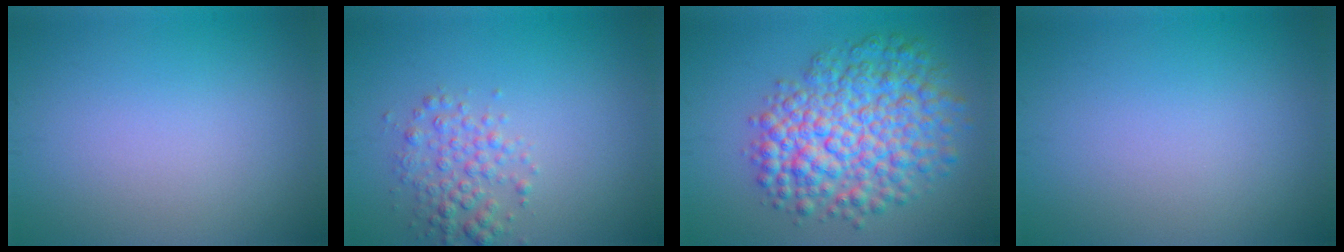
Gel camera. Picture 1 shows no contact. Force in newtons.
{"total": 2.7, "press": 2.7, "slide": 0.0}
{"total": 9.0, "press": 9.0, "slide": 0.2}
{"total": 0.0}